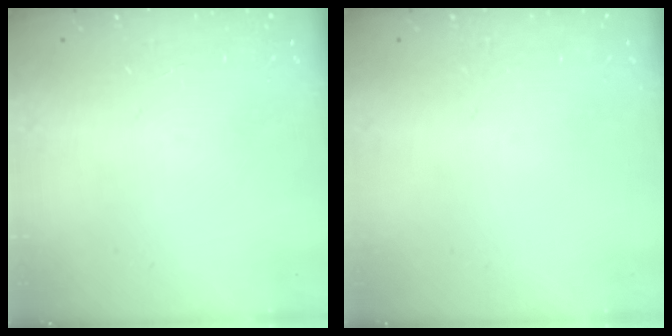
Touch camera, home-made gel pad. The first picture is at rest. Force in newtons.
{"total": 0.0}